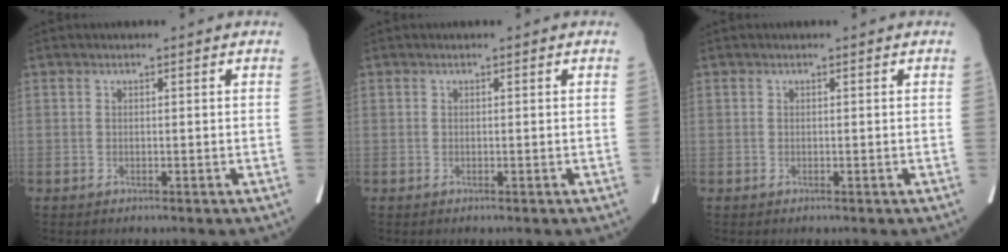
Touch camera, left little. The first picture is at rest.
{"total": 0.0}
{"total": 0.0}